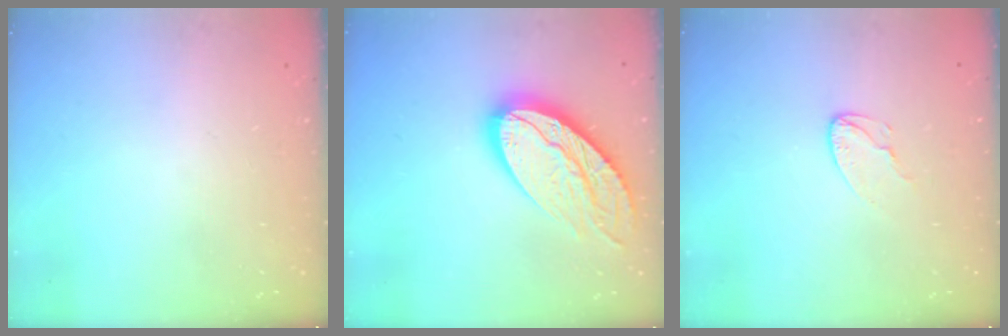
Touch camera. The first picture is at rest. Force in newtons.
{"total": 18.1, "press": 18.1, "slide": 1.2}
{"total": 4.7, "press": 4.7, "slide": 0.4}